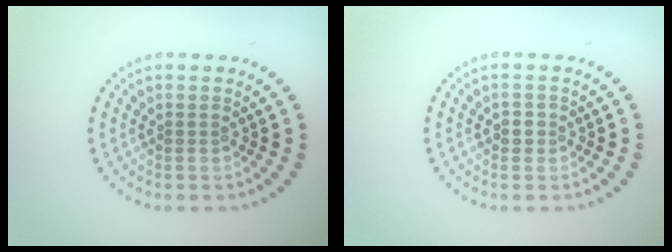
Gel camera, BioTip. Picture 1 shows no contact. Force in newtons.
{"total": 1.1, "press": 1.0, "slide": 0.5}